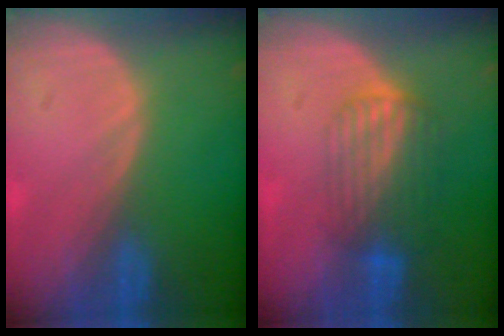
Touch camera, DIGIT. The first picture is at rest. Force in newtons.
{"total": 7.0, "press": 5.8, "slide": 3.8}